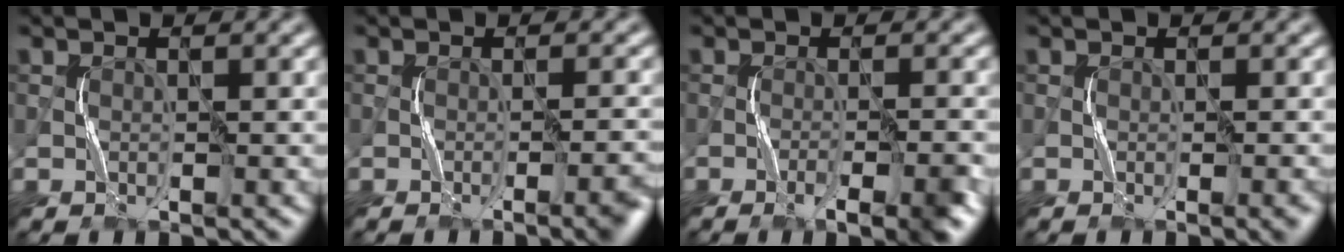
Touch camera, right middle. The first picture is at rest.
{"total": 3.1, "force": [-1.6, 0.6, 2.6], "torque": [-0.026, 0.007, -0.029]}
{"total": 4.3, "force": [-2.5, 0.8, 3.4], "torque": [-0.045, 0.002, -0.040]}
{"total": 1.5, "force": [-0.7, 0.3, 1.4], "torque": [-0.012, 0.004, -0.010]}